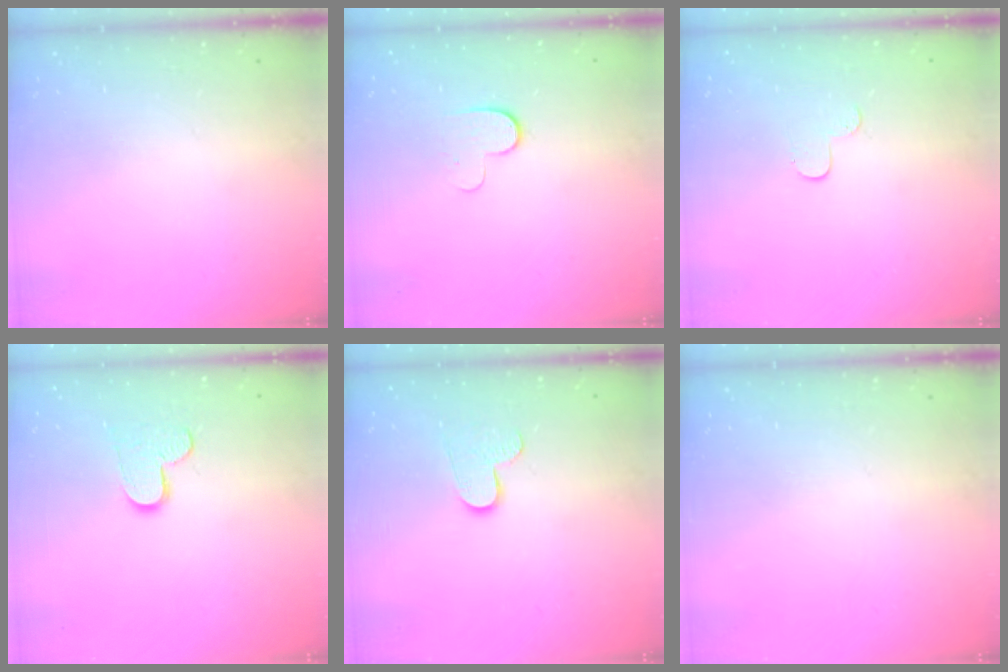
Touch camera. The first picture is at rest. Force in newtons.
{"total": 5.4, "press": 5.3, "slide": 1.2}
{"total": 4.3, "press": 4.2, "slide": 0.5}
{"total": 8.4, "press": 8.3, "slide": 0.2}
{"total": 6.9, "press": 6.9, "slide": 0.2}
{"total": 0.0}